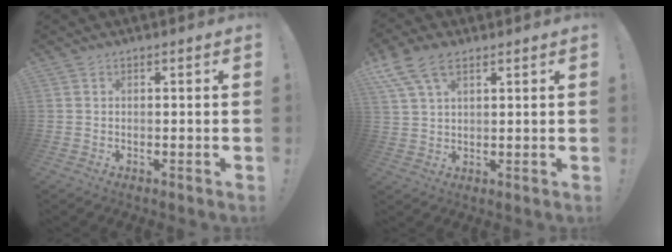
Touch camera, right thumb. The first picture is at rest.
{"total": 9.2, "force": [5.1, 5.0, 5.7], "torque": [-0.111, -0.010, 0.099]}